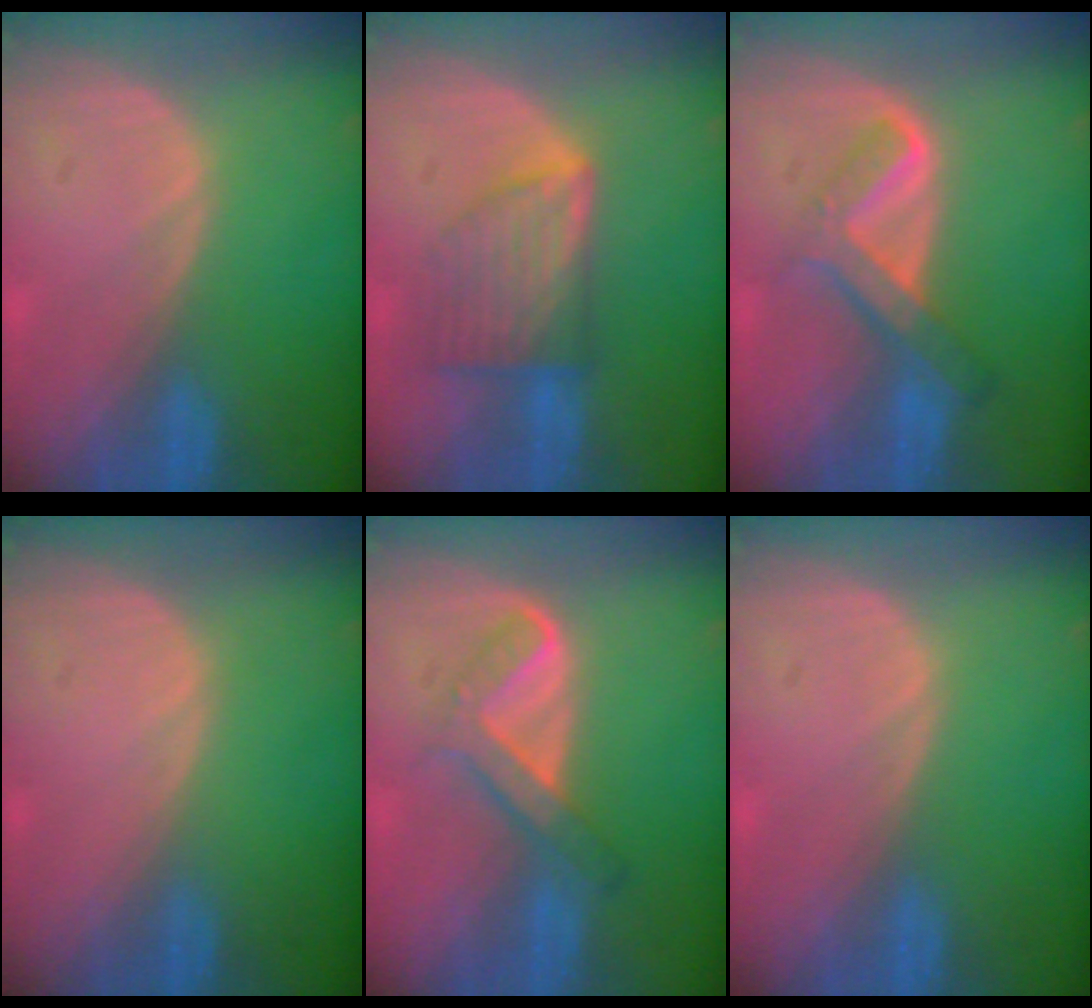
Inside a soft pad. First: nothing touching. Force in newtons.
{"total": 7.3, "press": 6.5, "slide": 3.3}
{"total": 6.7, "press": 5.7, "slide": 3.5}
{"total": 0.0}
{"total": 5.3, "press": 5.1, "slide": 1.6}
{"total": 0.0}